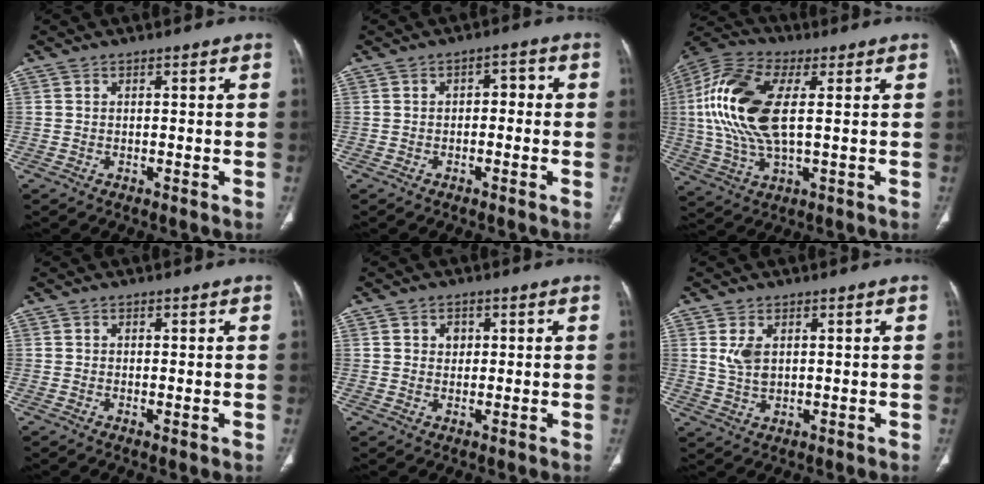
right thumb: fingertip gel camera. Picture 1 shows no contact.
{"total": 3.0, "force": [-0.2, 1.9, 2.3], "torque": [-0.019, 0.016, -0.012]}
{"total": 18.3, "force": [2.6, 8.3, 16.1], "torque": [-0.355, 0.008, 0.045]}
{"total": 0.7, "force": [-0.1, 0.3, 0.6], "torque": [-0.017, -0.004, -0.001]}
{"total": 2.4, "force": [0.8, 2.0, 1.1], "torque": [-0.006, -0.002, 0.012]}
{"total": 4.3, "force": [1.3, 2.4, 3.3], "torque": [-0.067, -0.006, 0.034]}